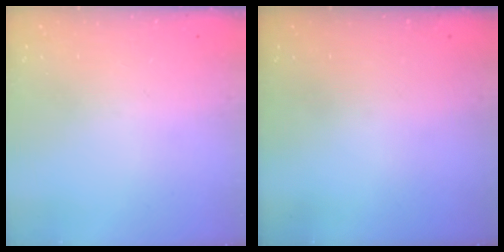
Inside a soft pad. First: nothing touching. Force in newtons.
{"total": 0.0}